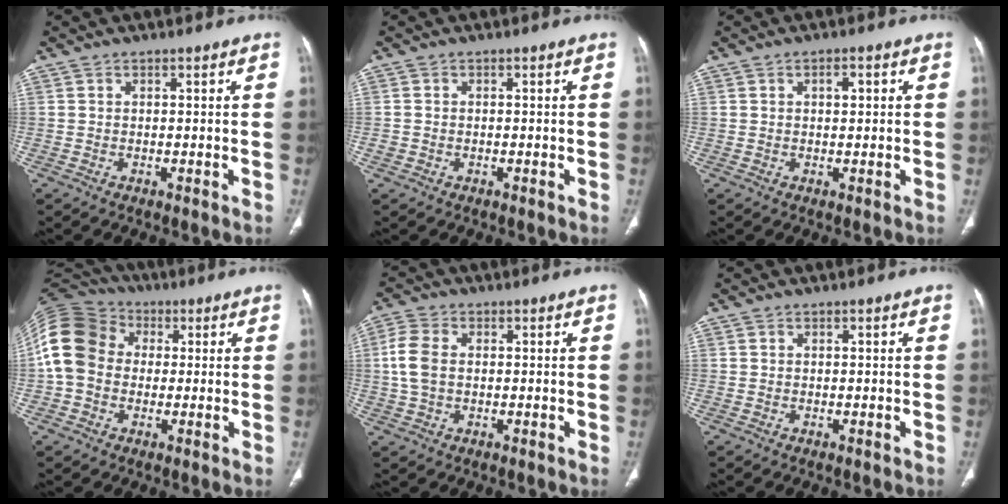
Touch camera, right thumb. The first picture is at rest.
{"total": 1.1, "force": [-0.4, 1.0, 0.4], "torque": [-0.011, 0.004, -0.007]}
{"total": 2.0, "force": [0.6, 0.9, 1.7], "torque": [-0.026, 0.001, 0.008]}
{"total": 14.0, "force": [0.6, 11.5, 8.0], "torque": [-0.163, 0.035, 0.001]}
{"total": 6.2, "force": [0.4, 4.1, 4.7], "torque": [-0.112, 0.011, 0.005]}
{"total": 0.0}